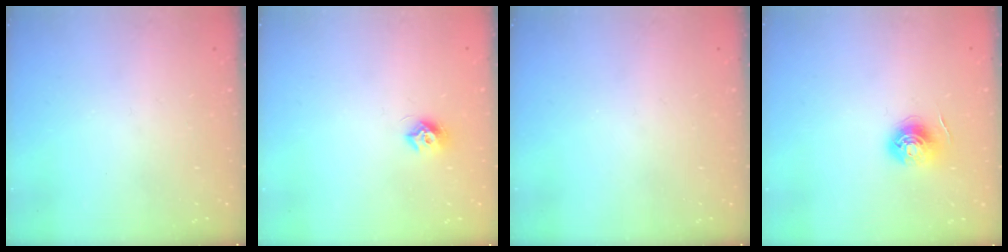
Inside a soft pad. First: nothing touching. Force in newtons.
{"total": 7.3, "press": 7.3, "slide": 0.6}
{"total": 0.0}
{"total": 6.1, "press": 6.1, "slide": 0.5}